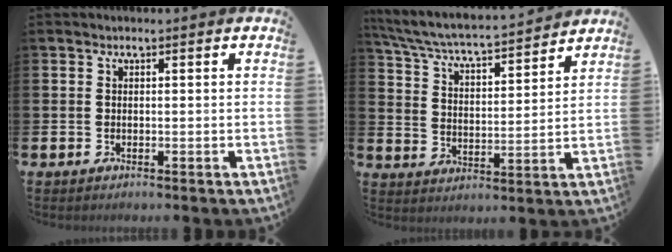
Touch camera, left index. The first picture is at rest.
{"total": 5.7, "force": [5.4, 0.5, 1.6], "torque": [-0.061, -0.046, 0.088]}